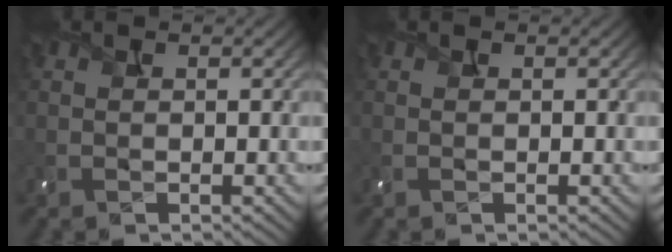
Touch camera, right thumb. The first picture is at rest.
{"total": 0.0}